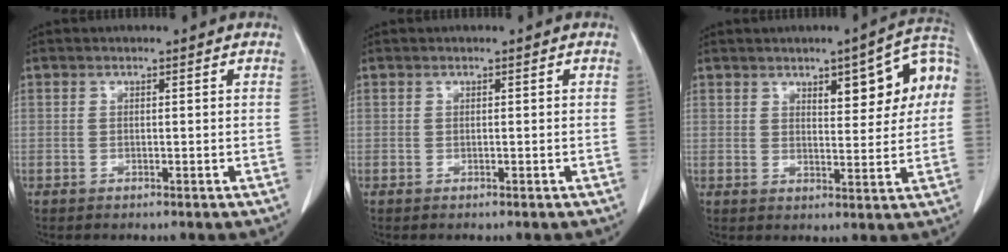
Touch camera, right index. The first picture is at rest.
{"total": 0.0}
{"total": 10.5, "force": [3.1, 2.9, 9.6], "torque": [-0.119, 0.028, 0.040]}